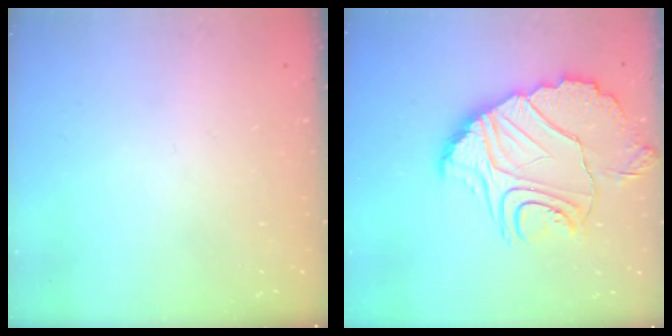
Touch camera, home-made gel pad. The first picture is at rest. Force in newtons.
{"total": 13.9, "press": 13.9, "slide": 0.6}